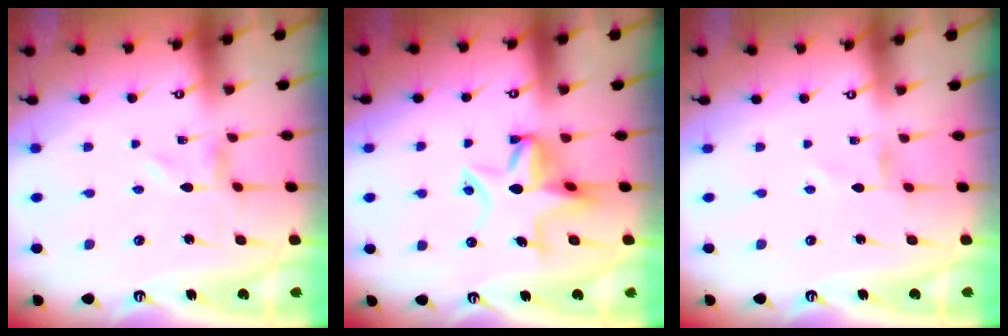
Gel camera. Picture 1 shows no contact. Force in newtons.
{"total": 8.8, "press": 8.6, "slide": 1.9}
{"total": 0.8, "press": 0.8, "slide": 0.2}